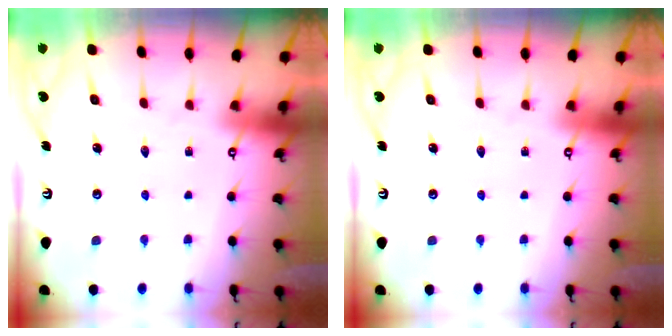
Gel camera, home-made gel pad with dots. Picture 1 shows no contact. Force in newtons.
{"total": 0.0}